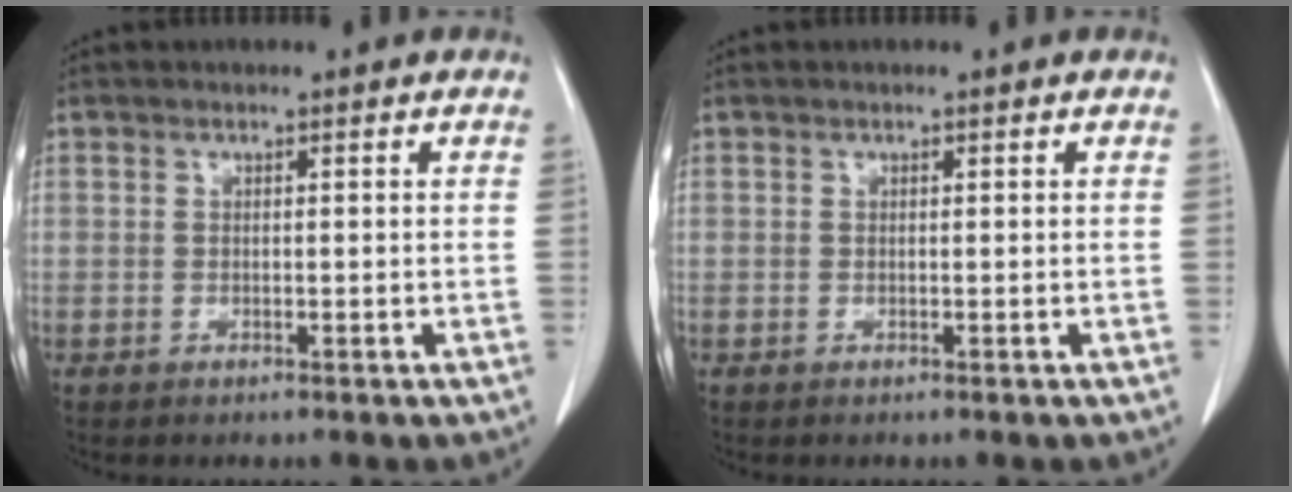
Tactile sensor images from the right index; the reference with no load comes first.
{"total": 0.0}